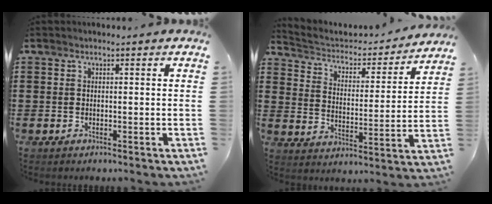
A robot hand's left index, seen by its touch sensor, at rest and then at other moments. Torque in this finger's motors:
{"motor_torque": [0.02, 0.20, 0.15, 0.07]}